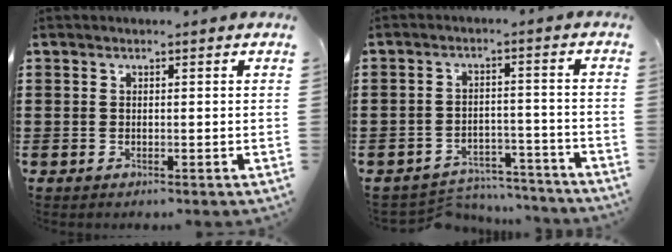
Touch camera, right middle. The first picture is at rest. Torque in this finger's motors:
{"motor_torque": [1.11, 0.67, 0.00, 0.00]}